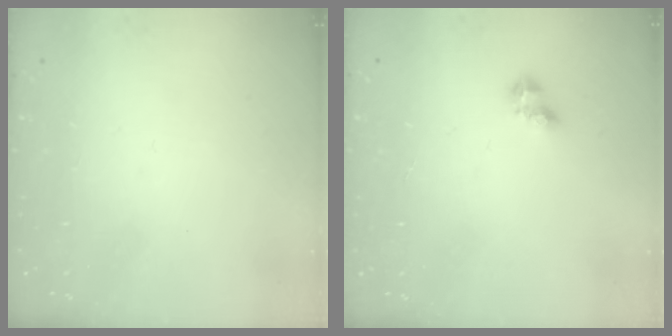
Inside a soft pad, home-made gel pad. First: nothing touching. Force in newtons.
{"total": 2.5, "press": 2.5, "slide": 0.5}